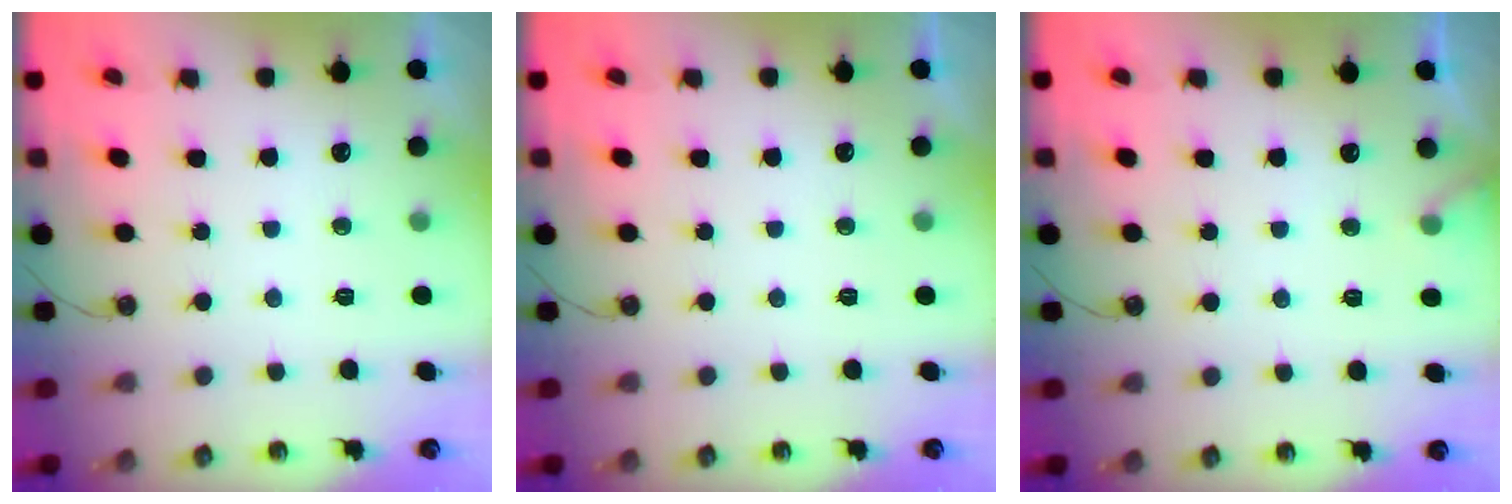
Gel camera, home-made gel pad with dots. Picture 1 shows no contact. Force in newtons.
{"total": 0.0}
{"total": 5.4, "press": 5.4, "slide": 0.4}